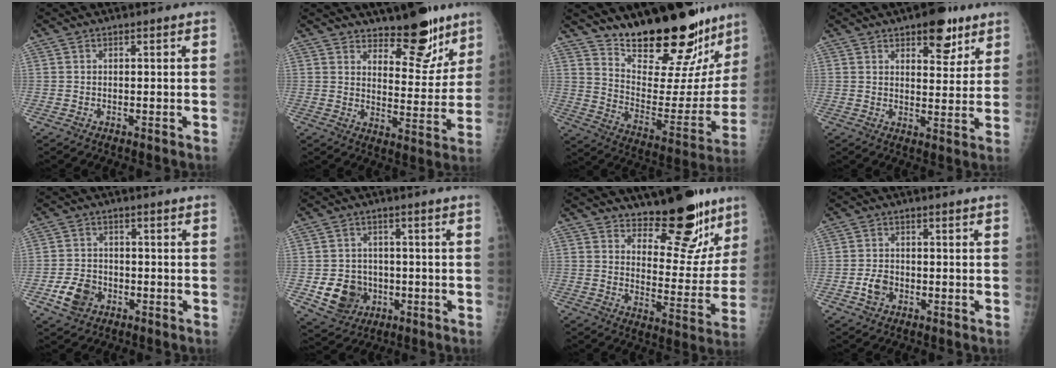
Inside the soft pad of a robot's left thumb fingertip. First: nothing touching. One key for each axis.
{"total": 11.7, "fx": 8.7, "fy": 4.7, "fz": 6.2, "tx": -0.044, "ty": -0.066, "tz": 0.135}
{"total": 26.6, "fx": 22.0, "fy": 8.0, "fz": 12.6, "tx": -0.153, "ty": -0.143, "tz": 0.317}
{"total": 8.9, "fx": 5.4, "fy": 4.3, "fz": 5.6, "tx": -0.044, "ty": -0.026, "tz": 0.073}
{"total": 6.1, "fx": -2.6, "fy": 4.6, "fz": 3.0, "tx": -0.048, "ty": 0.013, "tz": -0.044}
{"total": 8.6, "fx": -2.0, "fy": 7.6, "fz": 3.5, "tx": -0.030, "ty": 0.008, "tz": -0.023}
{"total": 14.7, "fx": 11.4, "fy": 5.6, "fz": 7.3, "tx": -0.046, "ty": -0.097, "tz": 0.164}
{"total": 3.3, "fx": -1.2, "fy": 2.5, "fz": 1.9, "tx": -0.029, "ty": 0.009, "tz": -0.023}